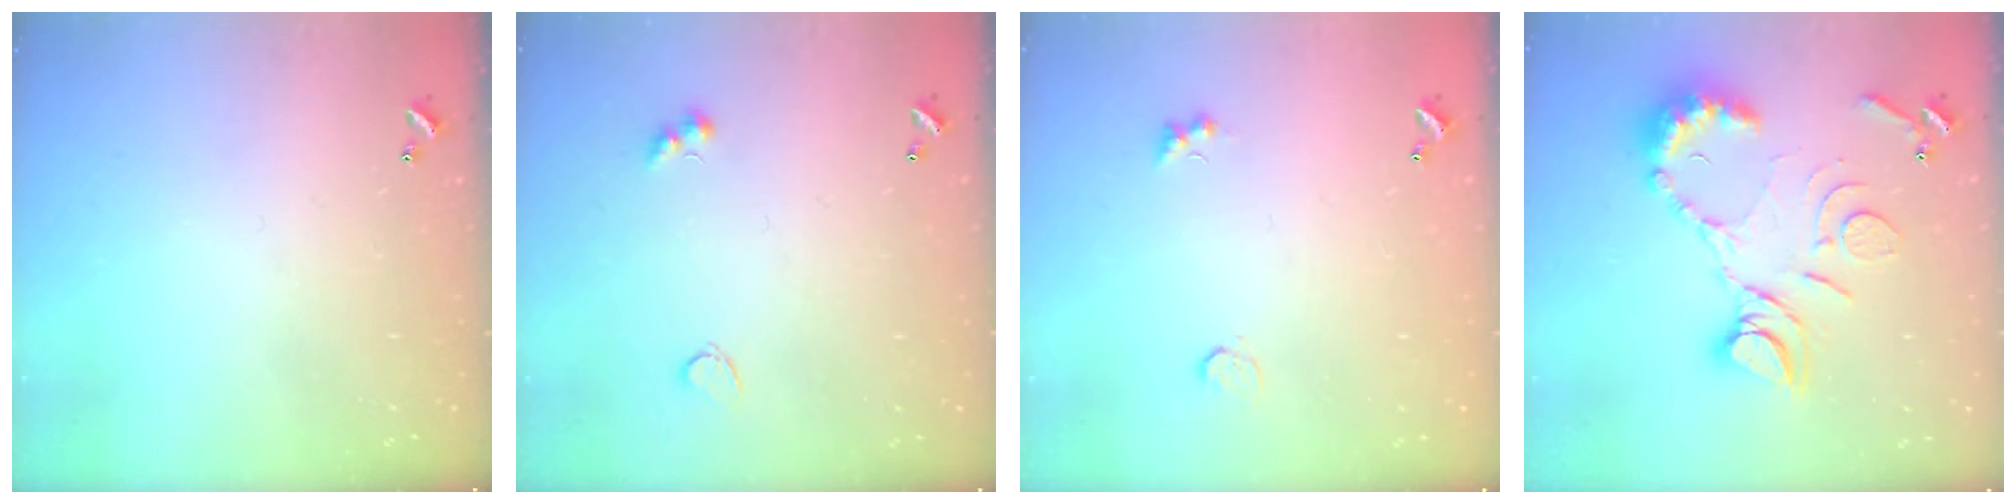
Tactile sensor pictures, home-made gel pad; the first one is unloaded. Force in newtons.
{"total": 2.8, "press": 2.7, "slide": 0.7}
{"total": 2.1, "press": 2.0, "slide": 0.6}
{"total": 15.3, "press": 15.2, "slide": 1.6}